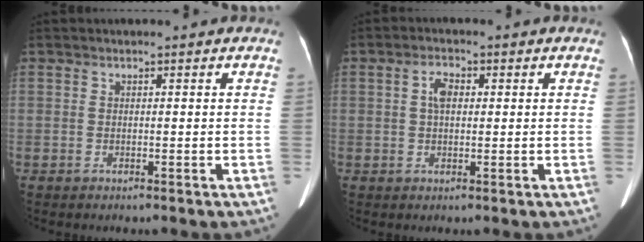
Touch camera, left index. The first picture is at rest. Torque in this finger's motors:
{"motor_torque": [0.38, -0.09, 0.21, 0.06]}